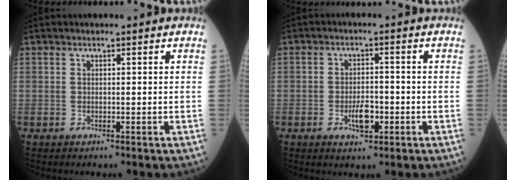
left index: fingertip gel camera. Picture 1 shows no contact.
{"total": 3.7, "force": [-1.4, 1.5, 3.1], "torque": [-0.053, 0.002, -0.021]}